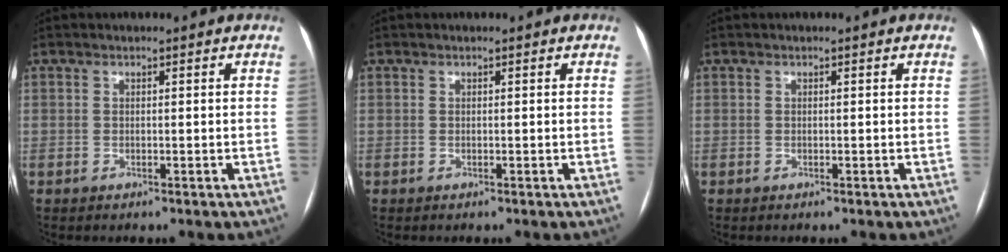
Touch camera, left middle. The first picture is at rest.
{"total": 0.0}
{"total": 0.0}